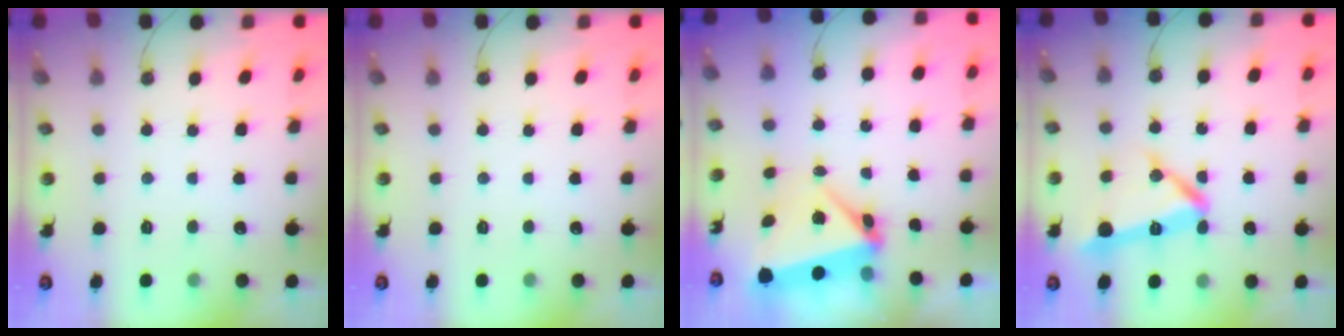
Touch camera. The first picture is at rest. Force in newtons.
{"total": 0.0}
{"total": 6.7, "press": 6.7, "slide": 0.8}
{"total": 11.6, "press": 11.4, "slide": 2.2}